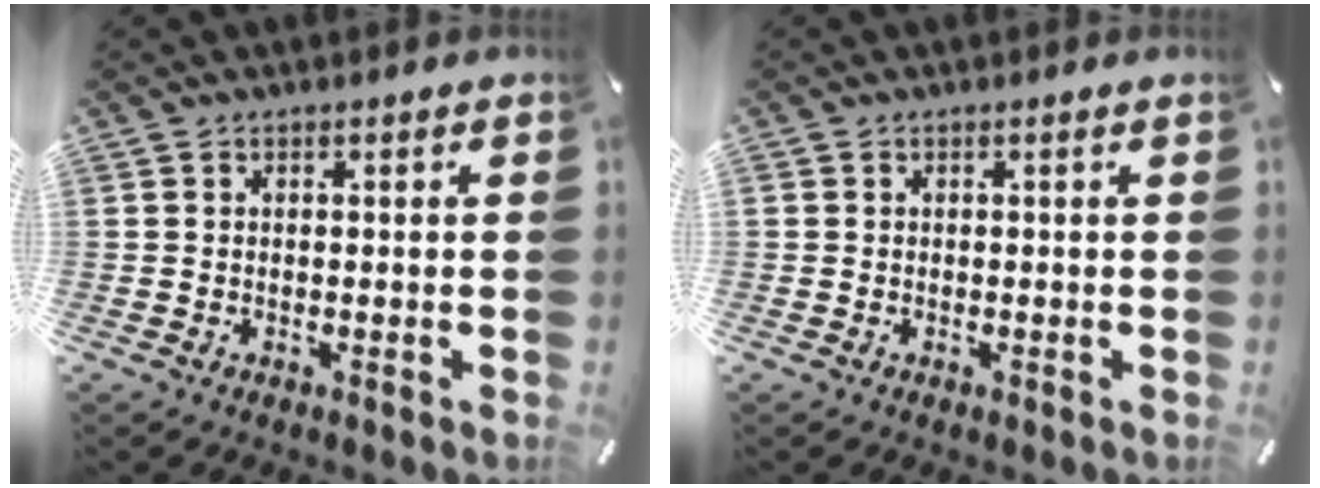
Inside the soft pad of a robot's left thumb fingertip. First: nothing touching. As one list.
[{"total": 0.0}]